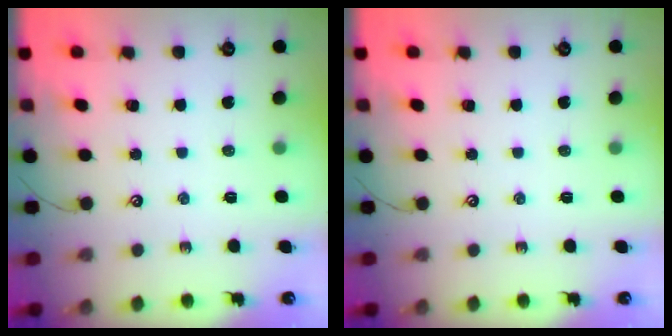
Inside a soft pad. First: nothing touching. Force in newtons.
{"total": 0.0}